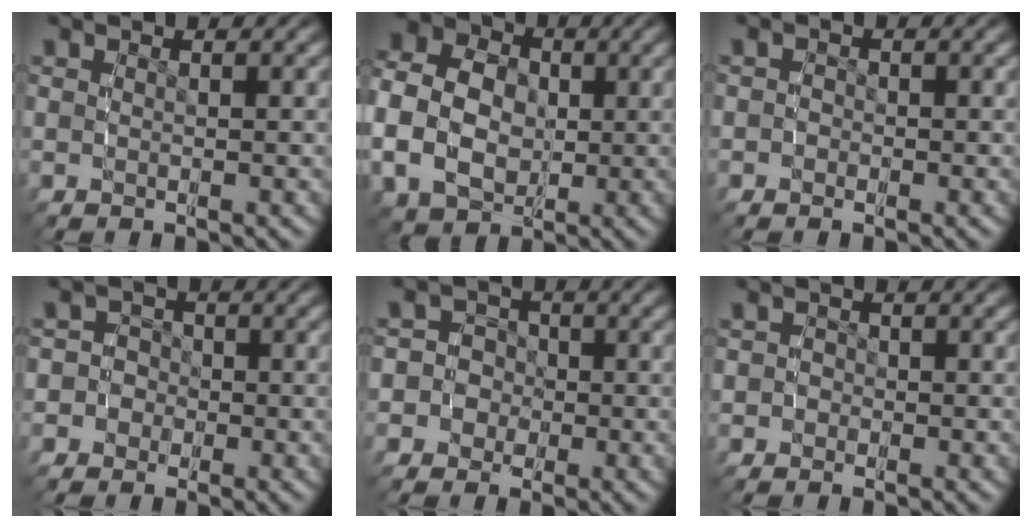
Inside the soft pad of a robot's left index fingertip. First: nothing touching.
{"total": 11.7, "force": [0.6, 10.0, 6.1], "torque": [-0.135, -0.005, -0.003]}
{"total": 1.0, "force": [-0.6, 0.7, -0.1], "torque": [0.008, 0.000, -0.016]}
{"total": 4.3, "force": [-1.0, 4.1, 0.8], "torque": [-0.010, 0.004, -0.036]}
{"total": 6.8, "force": [-1.3, 6.5, 1.5], "torque": [-0.039, -0.006, -0.040]}
{"total": 1.3, "force": [-0.7, 1.0, -0.2], "torque": [0.012, 0.001, -0.019]}